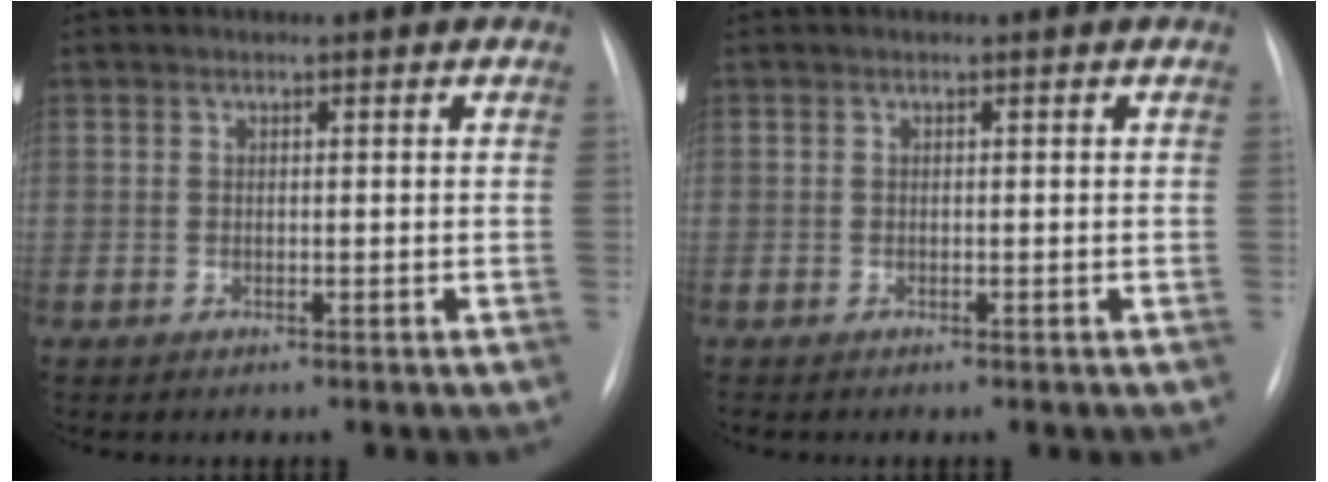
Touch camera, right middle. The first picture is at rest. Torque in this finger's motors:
{"motor_torque": [0.45, -0.46, 0.00, 0.02]}